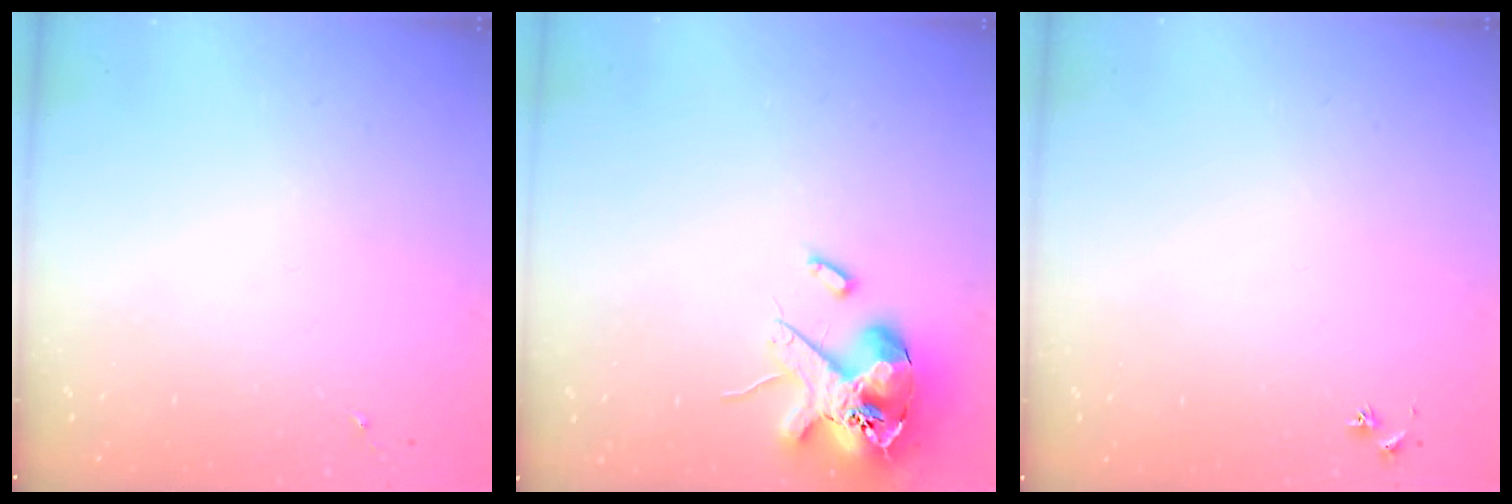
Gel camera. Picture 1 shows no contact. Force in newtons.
{"total": 14.4, "press": 14.2, "slide": 2.4}
{"total": 2.5, "press": 2.5, "slide": 0.3}